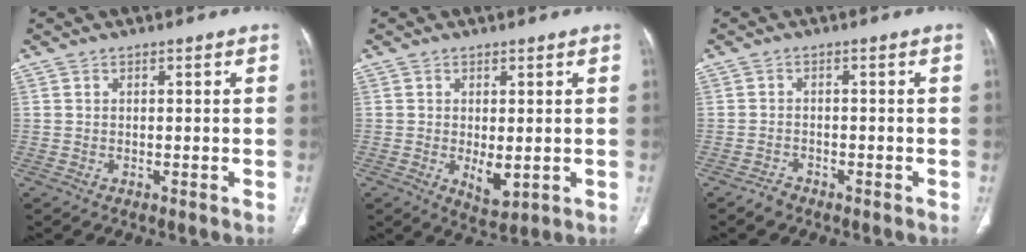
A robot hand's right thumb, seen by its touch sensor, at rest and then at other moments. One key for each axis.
{"total": 4.2, "fx": -0.5, "fy": 1.9, "fz": 3.6, "tx": -0.053, "ty": -0.013, "tz": 0.003}
{"total": 1.8, "fx": -1.5, "fy": 0.9, "fz": 0.2, "tx": -0.009, "ty": 0.007, "tz": -0.026}